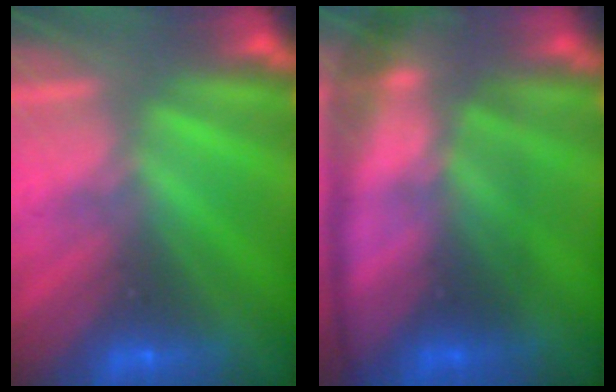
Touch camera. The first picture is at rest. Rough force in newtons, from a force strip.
{"total": 7.5}